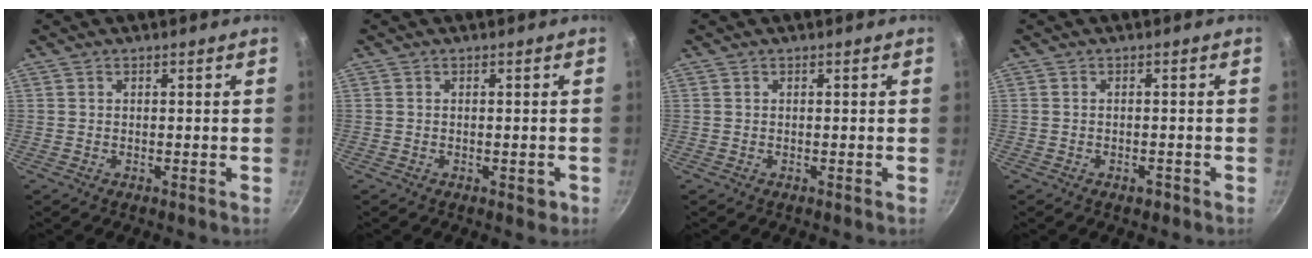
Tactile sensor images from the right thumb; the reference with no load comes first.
{"total": 2.0, "force": [-0.7, 1.0, 1.5], "torque": [-0.015, 0.000, -0.010]}
{"total": 0.0}
{"total": 1.5, "force": [-1.0, 0.8, 0.9], "torque": [-0.013, 0.008, -0.011]}